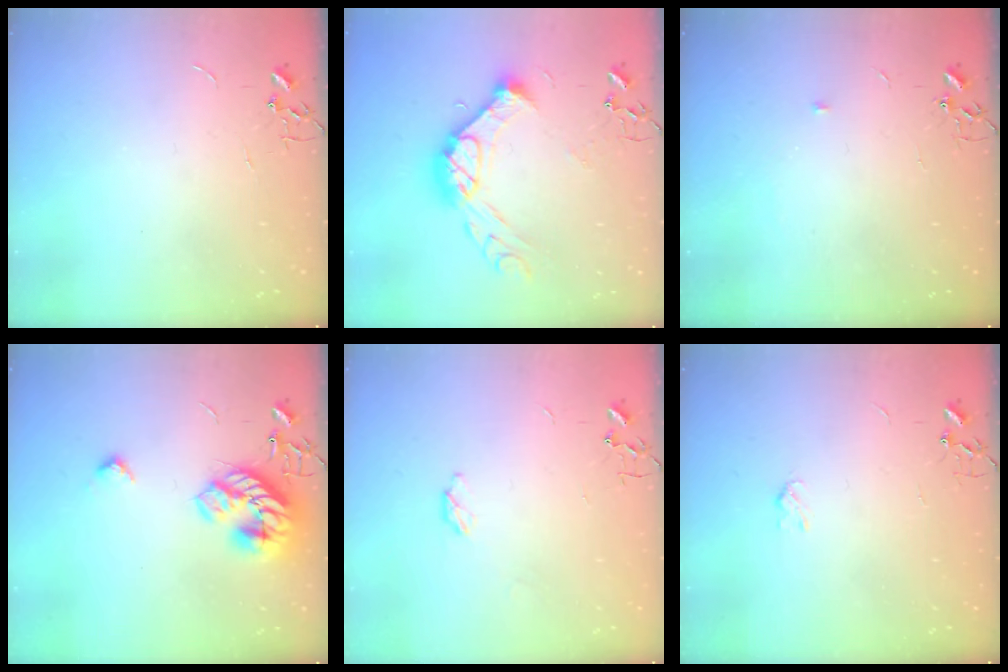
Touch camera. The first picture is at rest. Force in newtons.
{"total": 17.4, "press": 17.3, "slide": 1.6}
{"total": 5.7, "press": 5.7, "slide": 0.8}
{"total": 17.4, "press": 17.4, "slide": 0.4}
{"total": 3.4, "press": 3.4, "slide": 0.5}
{"total": 3.2, "press": 3.2, "slide": 0.5}